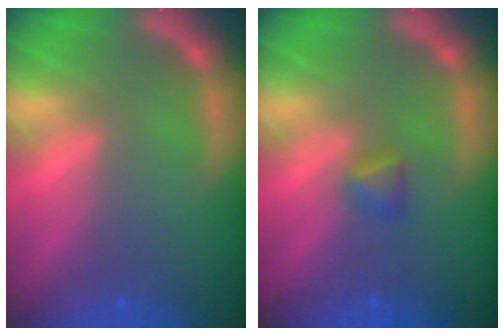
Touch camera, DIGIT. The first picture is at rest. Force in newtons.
{"total": 1.4}